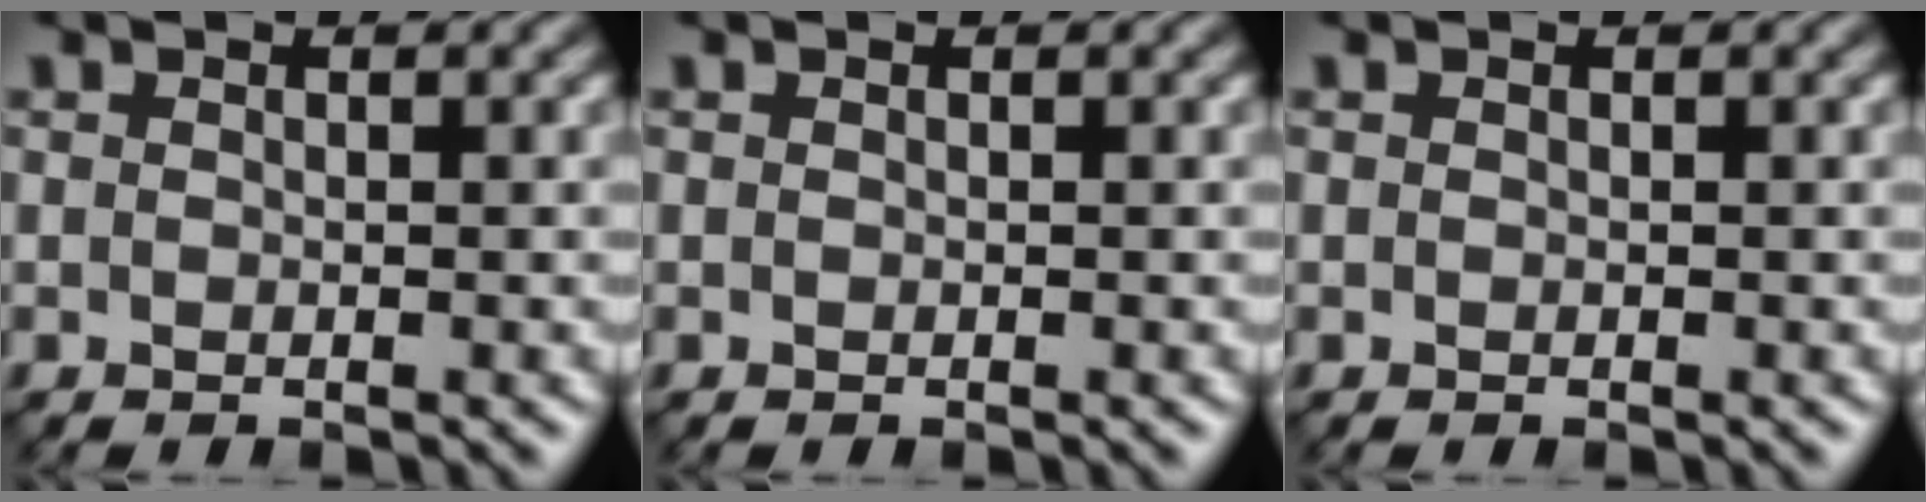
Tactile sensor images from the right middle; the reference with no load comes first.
{"total": 0.0}
{"total": 0.0}